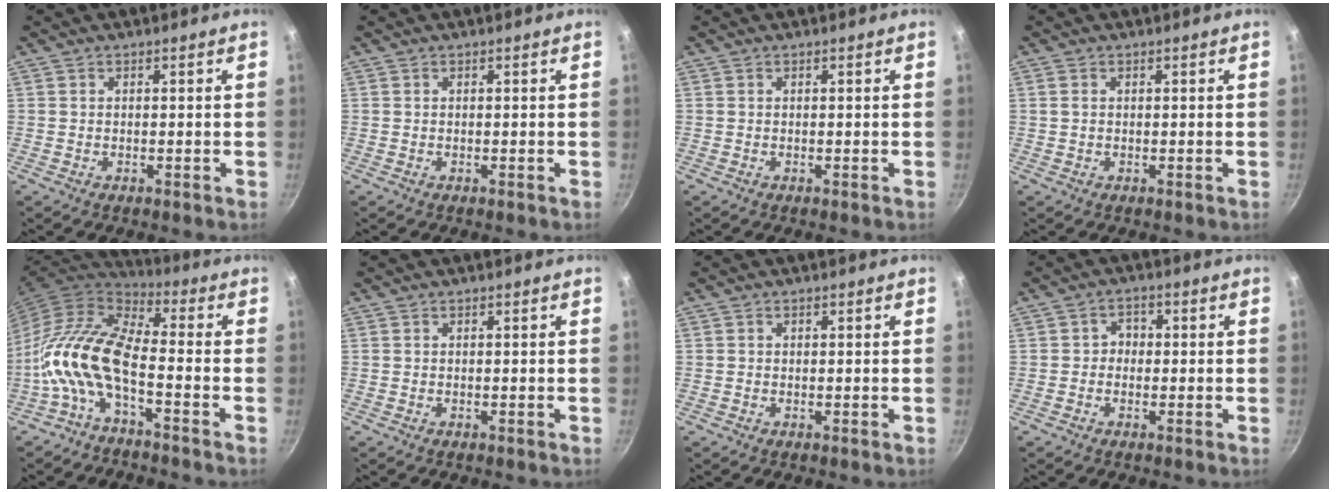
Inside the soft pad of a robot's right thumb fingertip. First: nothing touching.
{"total": 0.0}
{"total": 0.0}
{"total": 1.1, "force": [0.2, 0.7, 0.8], "torque": [-0.017, 0.000, 0.004]}
{"total": 12.8, "force": [-4.6, 4.5, 11.0], "torque": [-0.239, 0.063, -0.104]}
{"total": 0.0}
{"total": 0.0}
{"total": 2.8, "force": [-0.2, 2.4, 1.4], "torque": [0.000, 0.013, -0.014]}